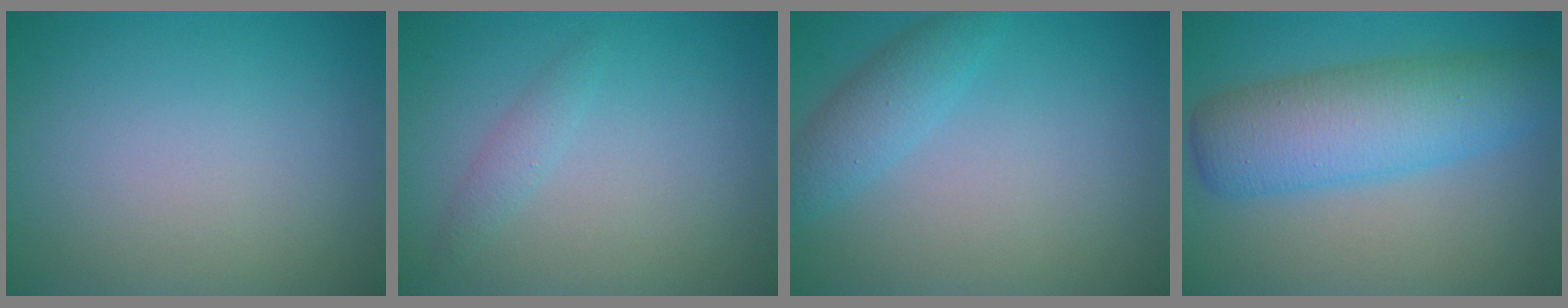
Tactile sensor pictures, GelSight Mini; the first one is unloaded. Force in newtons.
{"total": 1.2, "press": 1.2, "slide": 0.1}
{"total": 2.7, "press": 2.7, "slide": 0.1}
{"total": 7.6, "press": 7.6, "slide": 0.1}